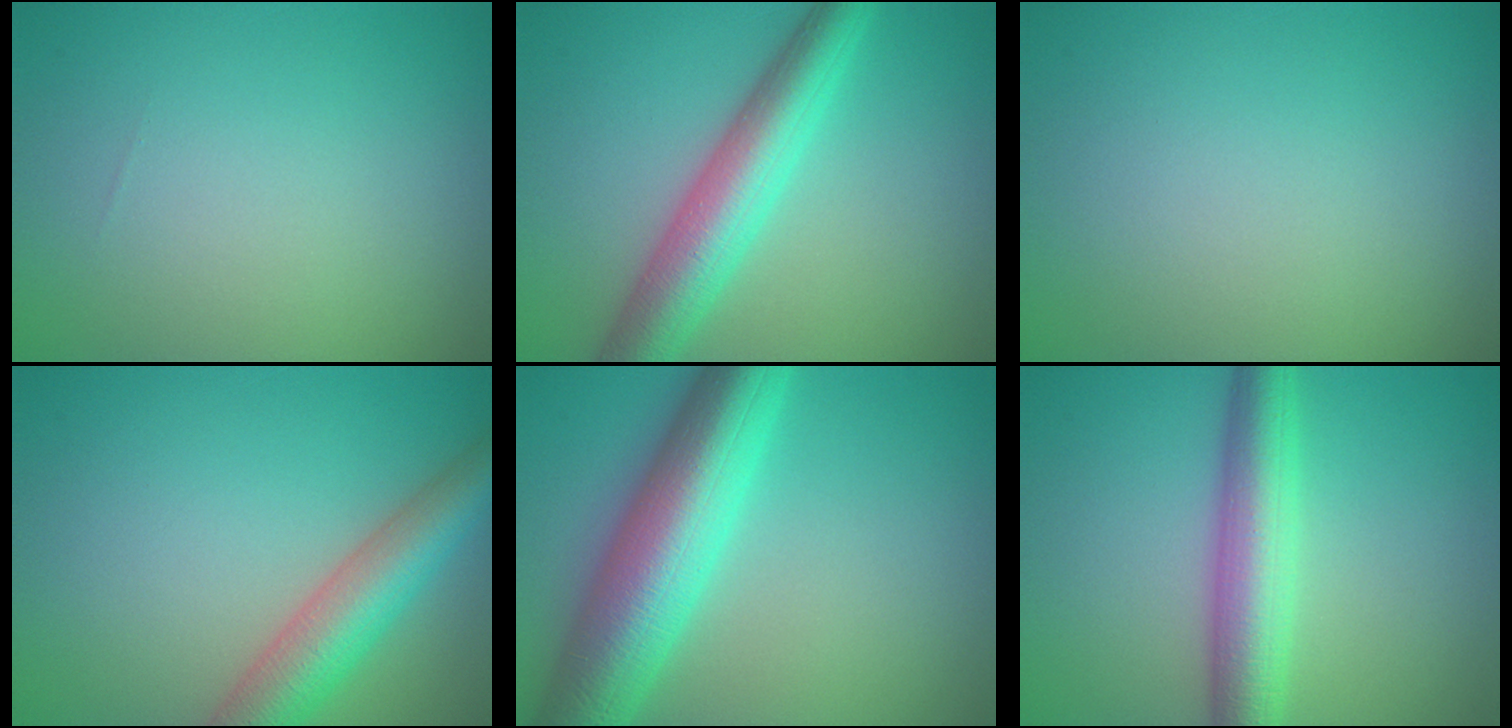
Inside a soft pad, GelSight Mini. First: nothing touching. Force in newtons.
{"total": 6.3, "press": 6.3, "slide": 0.2}
{"total": 0.0}
{"total": 6.2, "press": 6.2, "slide": 0.2}
{"total": 10.2, "press": 10.2, "slide": 0.0}
{"total": 6.0, "press": 6.0, "slide": 0.1}